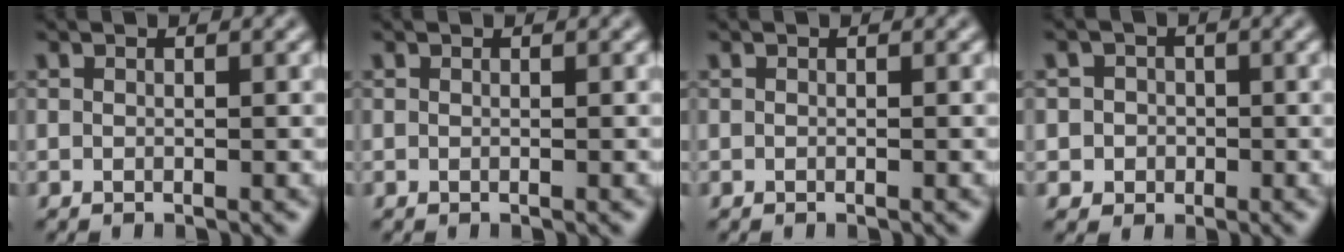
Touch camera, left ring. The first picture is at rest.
{"total": 0.0}
{"total": 0.0}
{"total": 2.7, "force": [-0.1, 2.6, 0.6], "torque": [0.014, 0.010, -0.009]}